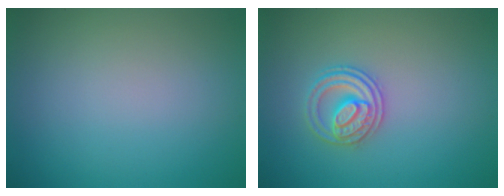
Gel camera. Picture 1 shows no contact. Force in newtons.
{"total": 2.6, "press": 2.5, "slide": 0.7}